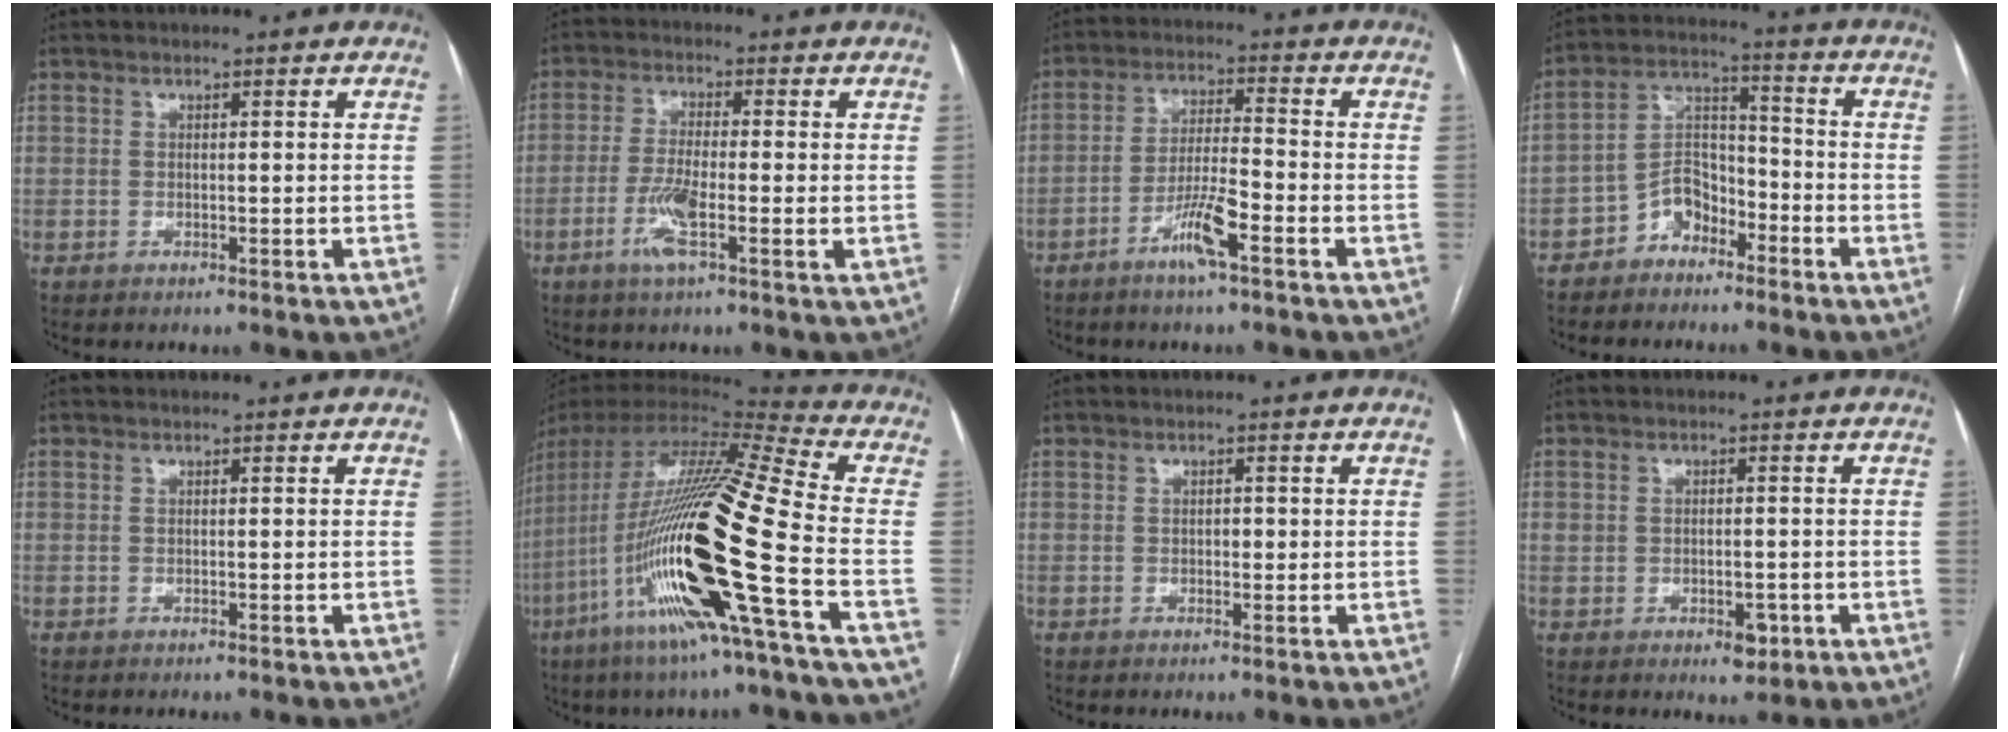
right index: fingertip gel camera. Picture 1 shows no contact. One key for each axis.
{"total": 6.2, "fx": -2.1, "fy": 0.6, "fz": 5.8, "tx": -0.114, "ty": -0.010, "tz": -0.044}
{"total": 6.8, "fx": -3.9, "fy": 0.3, "fz": 5.5, "tx": -0.106, "ty": -0.002, "tz": -0.074}
{"total": 6.8, "fx": -4.4, "fy": 4.1, "fz": 3.3, "tx": -0.065, "ty": 0.023, "tz": -0.083}
{"total": 0.0}
{"total": 26.7, "fx": -7.9, "fy": 0.3, "fz": 25.5, "tx": -0.499, "ty": -0.043, "tz": -0.165}
{"total": 1.0, "fx": 0.0, "fy": 0.6, "fz": 0.8, "tx": -0.011, "ty": 0.002, "tz": 0.000}
{"total": 3.9, "fx": -1.1, "fy": 2.5, "fz": 2.7, "tx": -0.035, "ty": 0.009, "tz": -0.004}